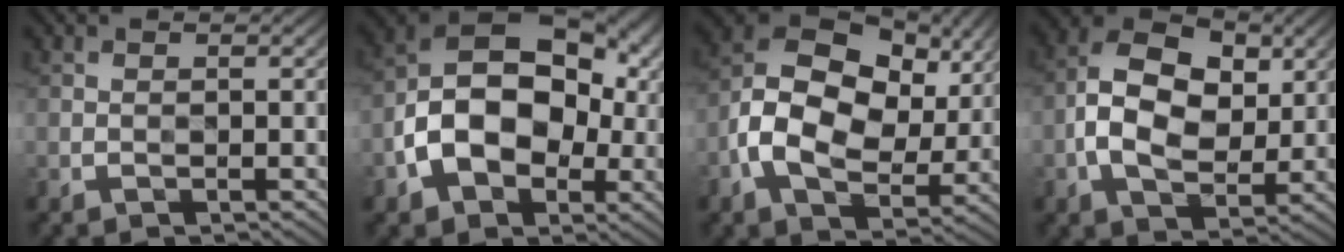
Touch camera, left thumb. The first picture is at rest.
{"total": 15.0, "force": [-2.1, 10.3, 10.7], "torque": [-0.165, 0.007, -0.043]}
{"total": 14.2, "force": [0.8, 10.0, 10.0], "torque": [-0.198, 0.005, 0.012]}
{"total": 9.7, "force": [0.8, 6.9, 6.8], "torque": [-0.136, 0.014, 0.007]}